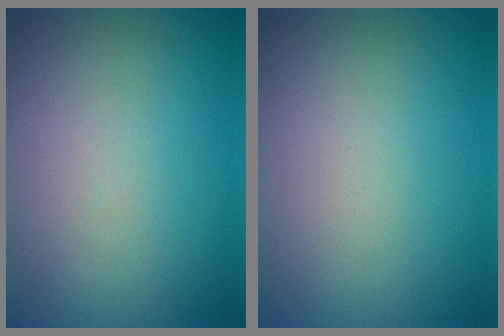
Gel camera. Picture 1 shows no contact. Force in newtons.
{"total": 0.0}